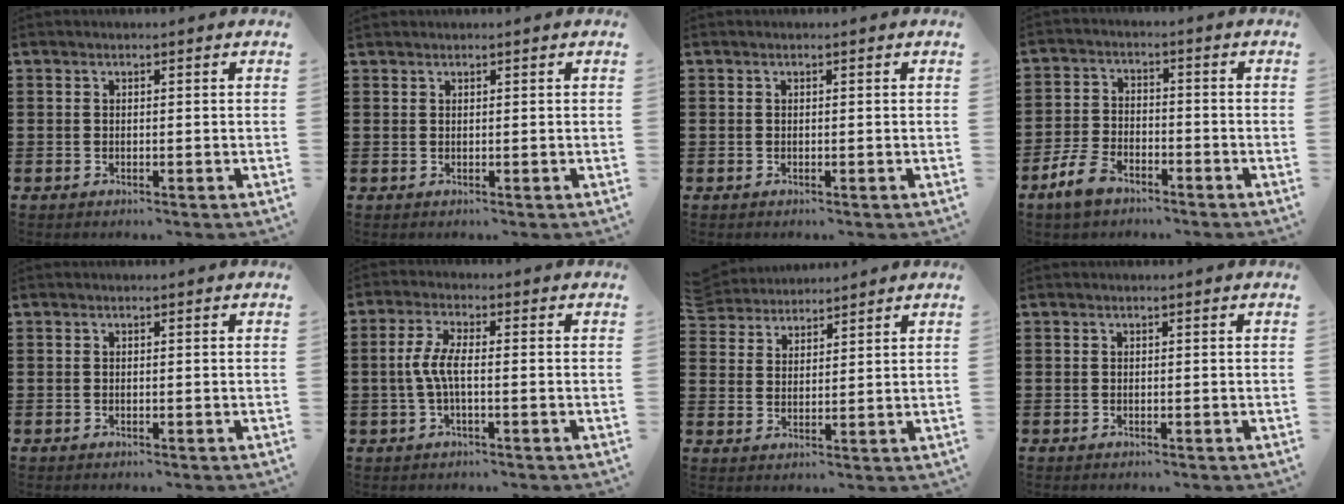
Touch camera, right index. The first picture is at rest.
{"total": 0.5, "force": [0.5, 0.2, -0.1], "torque": [0.001, 0.003, 0.010]}
{"total": 0.0}
{"total": 5.4, "force": [-3.8, 2.5, 2.7], "torque": [-0.074, 0.007, -0.080]}
{"total": 0.0}
{"total": 4.7, "force": [-0.7, 1.3, 4.4], "torque": [-0.109, -0.006, -0.023]}
{"total": 4.4, "force": [4.2, 1.4, -0.3], "torque": [-0.014, -0.010, 0.079]}
{"total": 0.0}